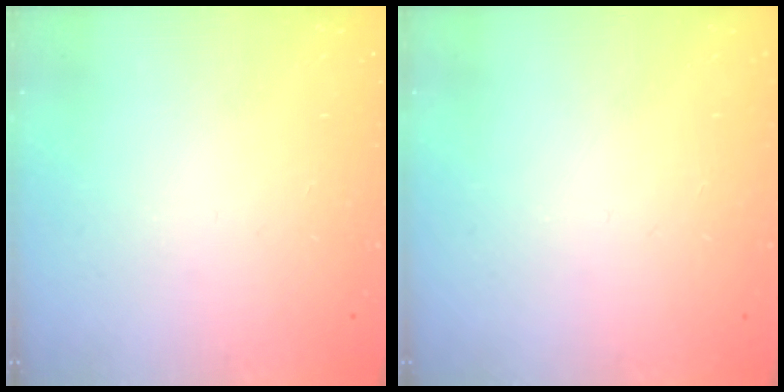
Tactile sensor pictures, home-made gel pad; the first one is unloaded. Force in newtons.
{"total": 0.0}